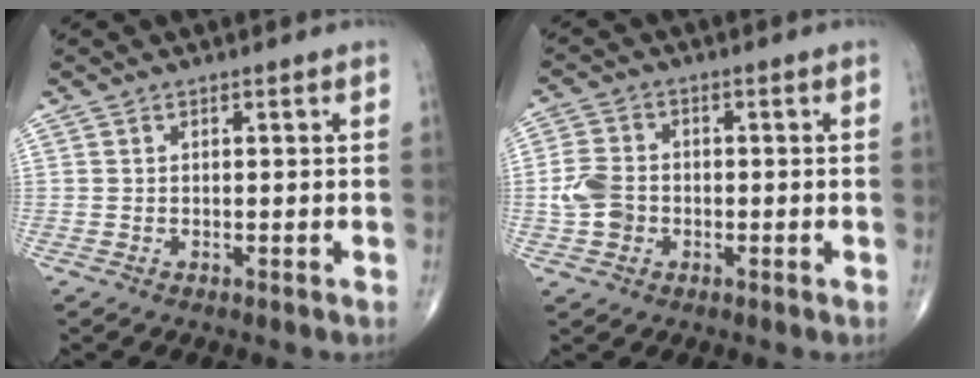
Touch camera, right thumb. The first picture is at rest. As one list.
[{"total": 5.8, "force": [-1.1, 4.6, 3.4], "torque": [-0.060, 0.011, -0.026]}]